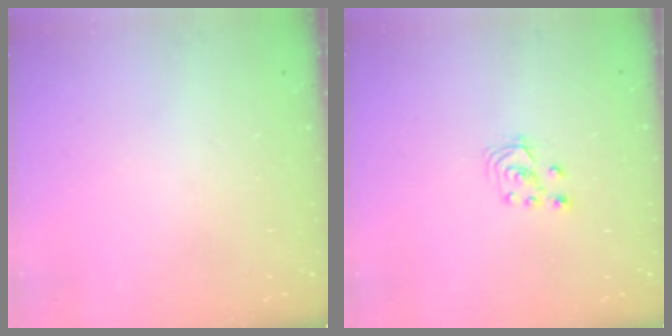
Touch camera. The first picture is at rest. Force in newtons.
{"total": 2.8, "press": 2.7, "slide": 0.7}